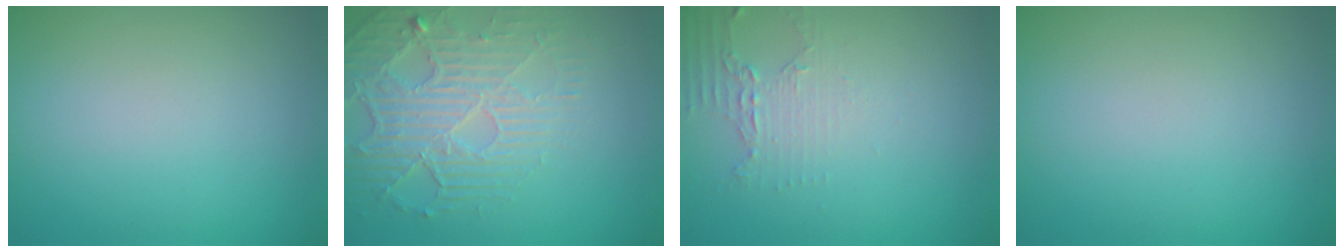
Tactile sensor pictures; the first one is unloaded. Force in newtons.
{"total": 4.2, "press": 3.9, "slide": 1.6}
{"total": 2.1, "press": 1.5, "slide": 1.4}
{"total": 0.0}